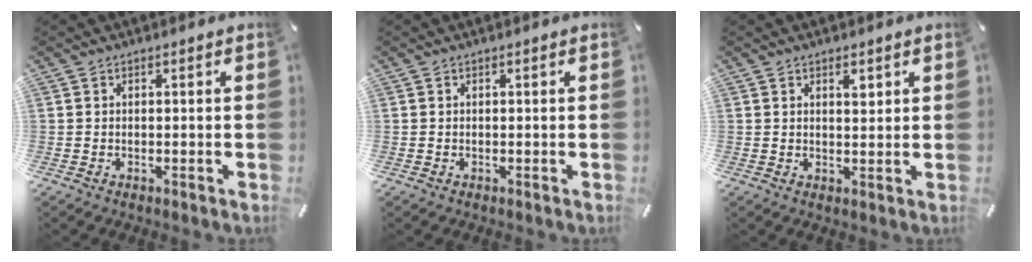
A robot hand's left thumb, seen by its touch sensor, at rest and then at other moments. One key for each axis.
{"total": 0.0}
{"total": 2.6, "fx": 1.6, "fy": 1.2, "fz": 1.7, "tx": -0.014, "ty": -0.009, "tz": 0.022}